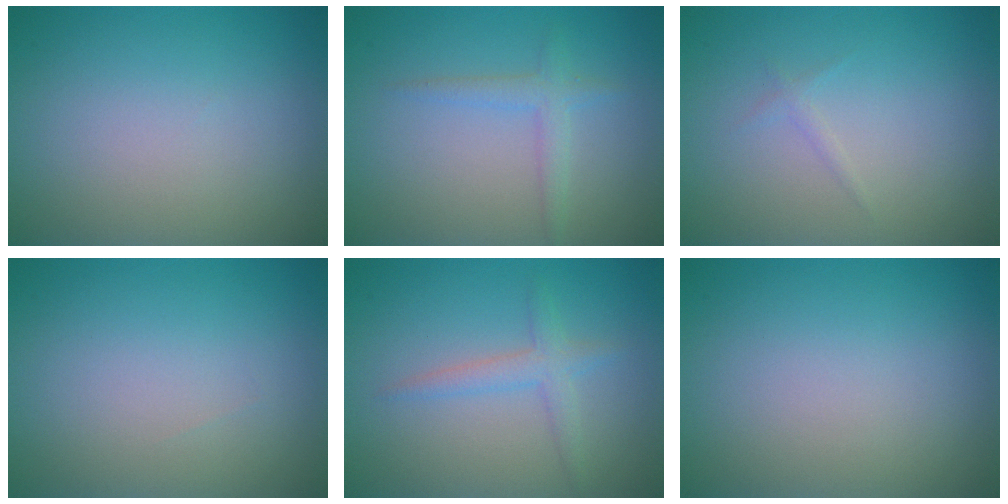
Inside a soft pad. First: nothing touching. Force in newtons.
{"total": 1.8, "press": 1.8, "slide": 0.2}
{"total": 1.2, "press": 1.2, "slide": 0.2}
{"total": 0.0}
{"total": 2.0, "press": 2.0, "slide": 0.1}
{"total": 0.0}